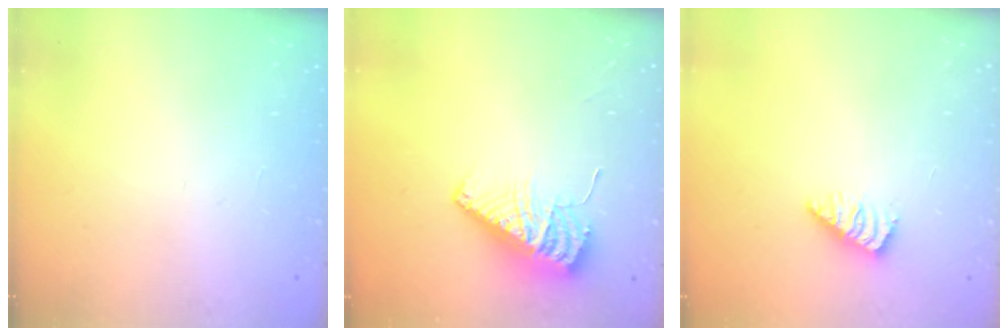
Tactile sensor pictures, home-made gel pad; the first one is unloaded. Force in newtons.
{"total": 10.8, "press": 10.7, "slide": 1.0}
{"total": 0.7, "press": 0.7, "slide": 0.2}